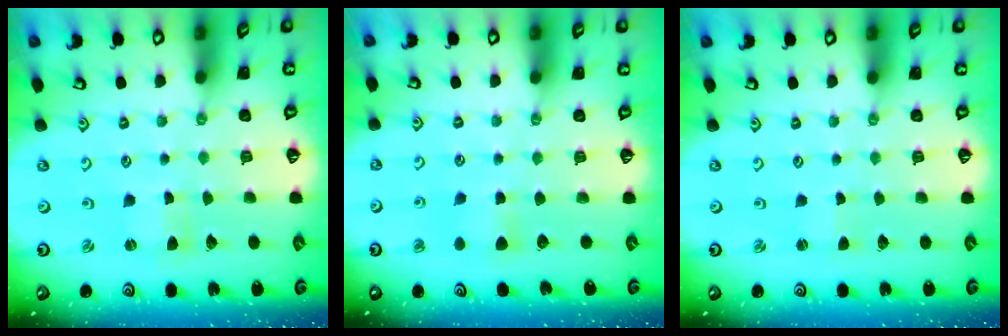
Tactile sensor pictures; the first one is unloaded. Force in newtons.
{"total": 5.3, "press": 5.2, "slide": 0.8}
{"total": 0.6, "press": 0.6, "slide": 0.0}